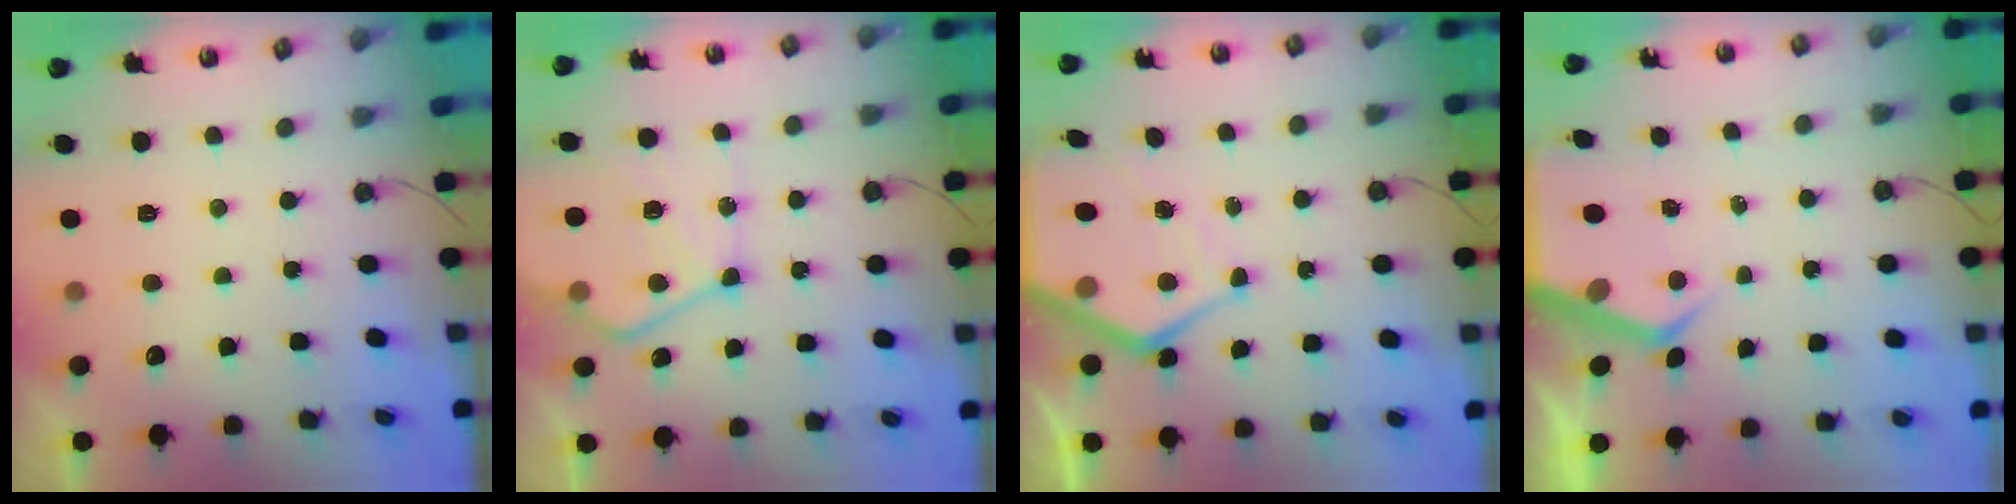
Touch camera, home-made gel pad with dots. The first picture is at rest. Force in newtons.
{"total": 15.7, "press": 15.6, "slide": 1.6}
{"total": 10.4, "press": 10.3, "slide": 1.2}
{"total": 5.5, "press": 5.5, "slide": 0.4}